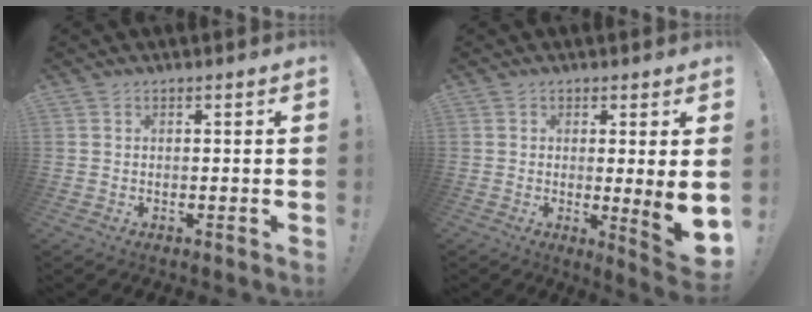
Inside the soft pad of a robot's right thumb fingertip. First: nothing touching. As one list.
[{"total": 7.7, "force": [0.0, 0.1, 7.7], "torque": [-0.096, -0.022, 0.002]}]